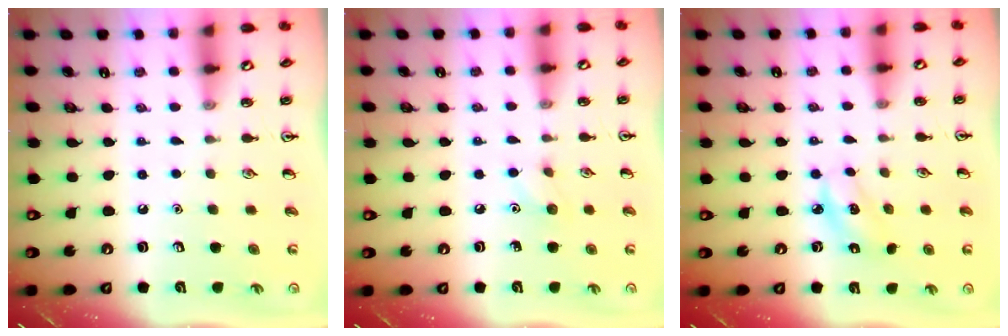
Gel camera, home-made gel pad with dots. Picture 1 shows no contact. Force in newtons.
{"total": 5.5, "press": 5.2, "slide": 1.8}
{"total": 3.3, "press": 3.2, "slide": 0.5}